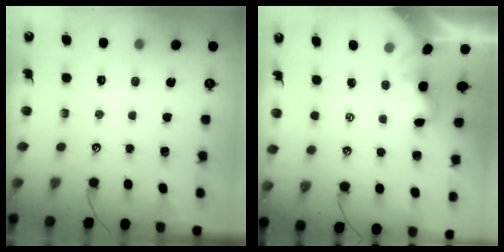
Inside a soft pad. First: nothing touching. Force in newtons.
{"total": 1.9, "press": 1.9, "slide": 0.5}